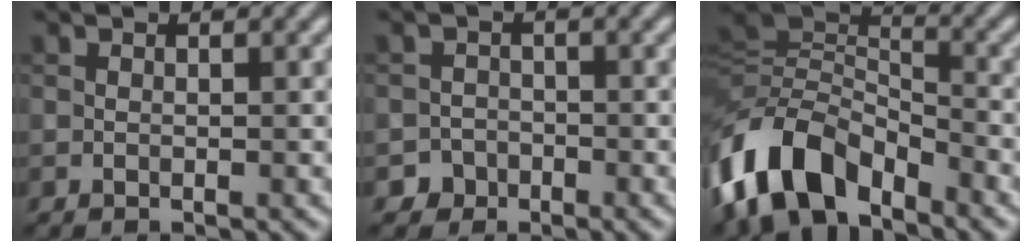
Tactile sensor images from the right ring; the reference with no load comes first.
{"total": 2.2, "force": [-1.6, 1.6, -0.2], "torque": [0.021, 0.007, -0.029]}
{"total": 9.8, "force": [-5.8, 5.2, 6.0], "torque": [-0.112, 0.004, -0.123]}